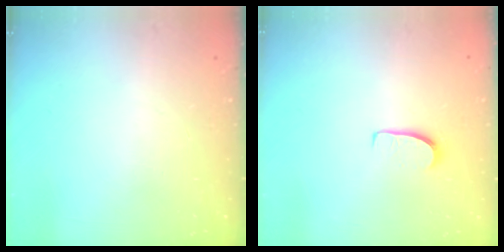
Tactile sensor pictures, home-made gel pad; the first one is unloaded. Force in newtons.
{"total": 5.8, "press": 5.7, "slide": 0.5}